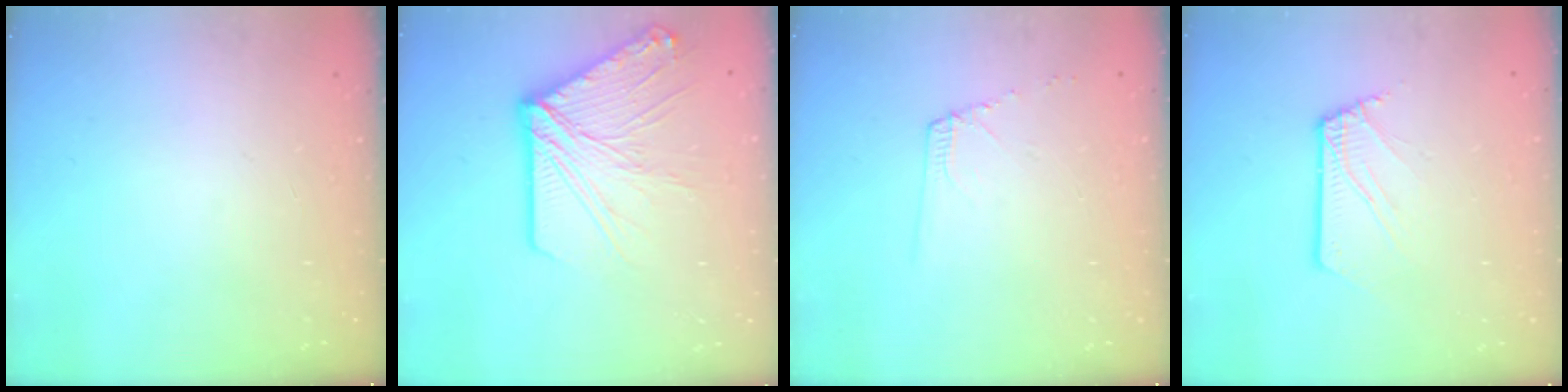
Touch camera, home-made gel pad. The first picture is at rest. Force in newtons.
{"total": 17.8, "press": 17.7, "slide": 2.0}
{"total": 4.4, "press": 4.3, "slide": 0.7}
{"total": 2.3, "press": 2.3, "slide": 0.1}